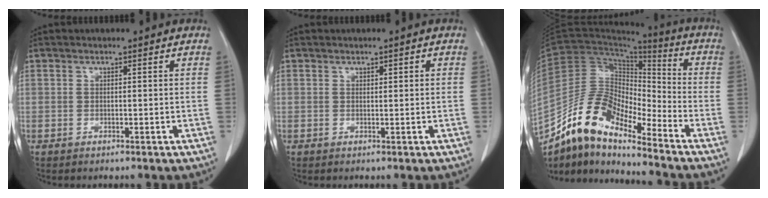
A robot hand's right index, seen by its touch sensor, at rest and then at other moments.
{"total": 0.8, "force": [0.3, 0.3, 0.7], "torque": [-0.010, 0.003, 0.005]}
{"total": 12.6, "force": [-10.6, 3.5, 6.0], "torque": [-0.113, 0.039, -0.195]}